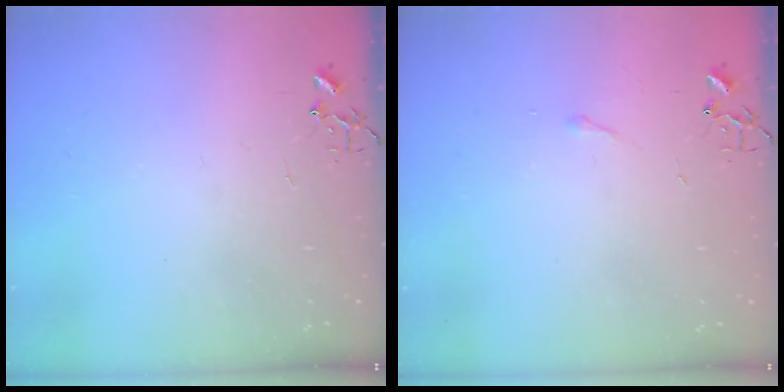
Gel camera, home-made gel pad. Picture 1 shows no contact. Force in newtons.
{"total": 2.9, "press": 2.9, "slide": 0.5}